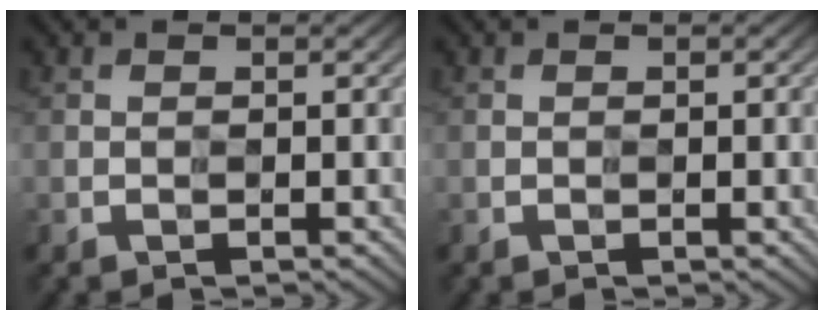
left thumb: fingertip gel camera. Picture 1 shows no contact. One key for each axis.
{"total": 2.7, "fx": -1.2, "fy": 0.7, "fz": 2.3, "tx": -0.029, "ty": -0.002, "tz": -0.014}